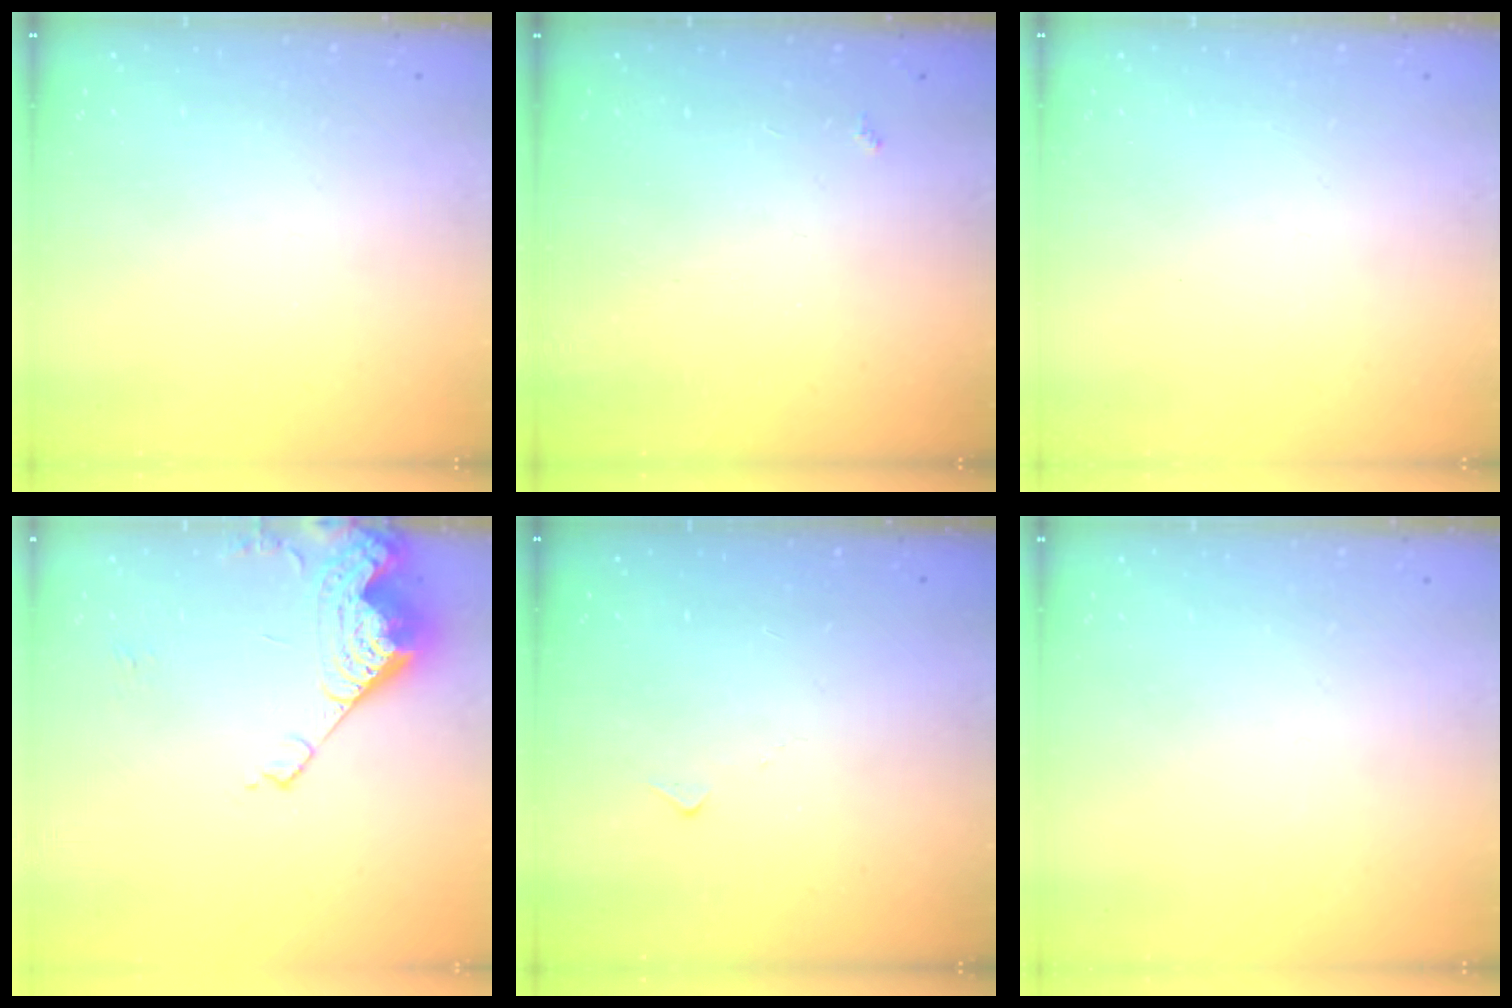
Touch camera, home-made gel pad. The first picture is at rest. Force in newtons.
{"total": 2.1, "press": 2.0, "slide": 0.4}
{"total": 0.0}
{"total": 15.1, "press": 15.0, "slide": 1.8}
{"total": 5.9, "press": 5.9, "slide": 0.6}
{"total": 0.0}